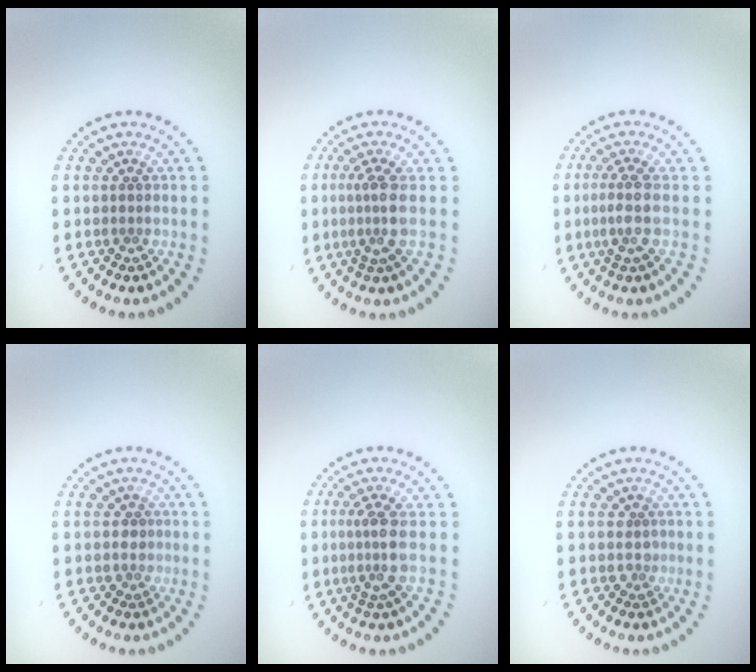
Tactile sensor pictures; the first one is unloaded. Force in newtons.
{"total": 2.6, "press": 2.0, "slide": 1.8}
{"total": 2.3, "press": 1.8, "slide": 1.4}
{"total": 1.1, "press": 0.7, "slide": 0.8}
{"total": 2.6, "press": 1.9, "slide": 1.8}
{"total": 1.0, "press": 0.7, "slide": 0.7}